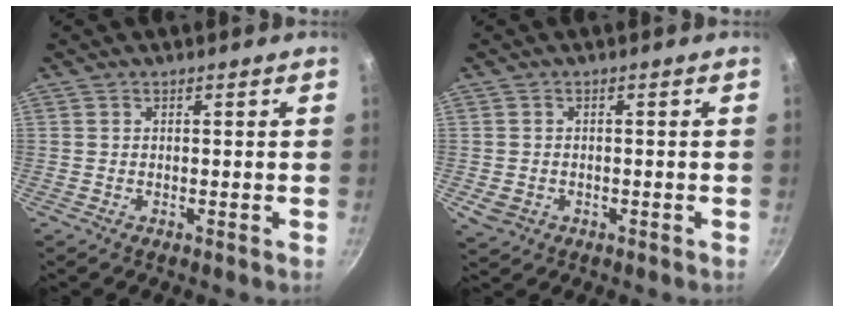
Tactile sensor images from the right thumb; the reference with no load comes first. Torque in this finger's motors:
{"motor_torque": [-0.34, 0.55, -0.02, 0.18, 0.08]}